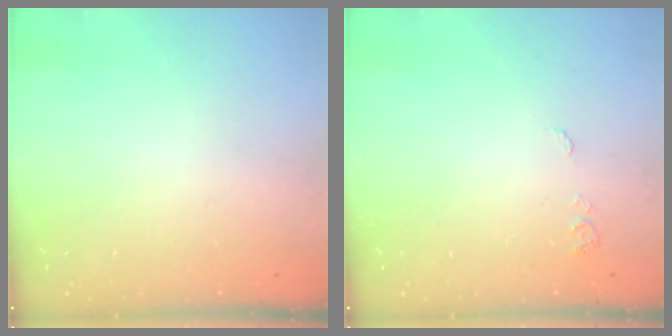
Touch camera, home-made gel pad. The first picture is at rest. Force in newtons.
{"total": 5.3, "press": 5.2, "slide": 0.5}